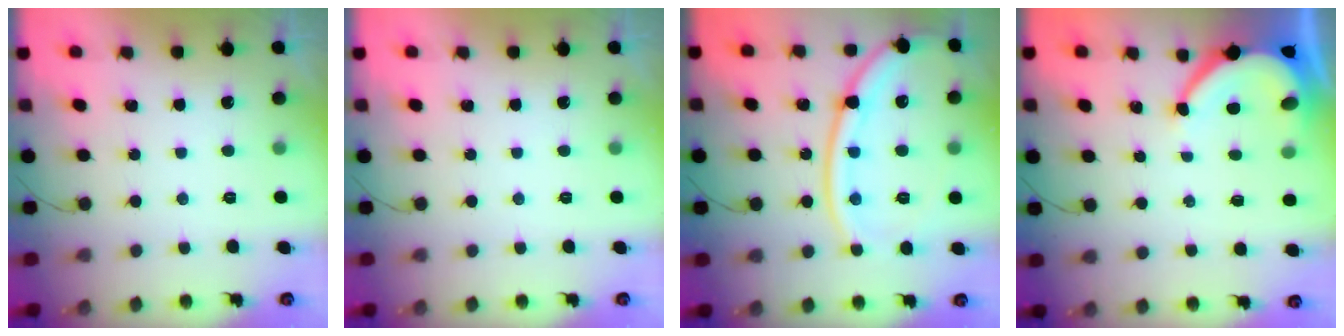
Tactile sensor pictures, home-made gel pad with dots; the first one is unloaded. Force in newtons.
{"total": 0.0}
{"total": 17.7, "press": 17.7, "slide": 1.2}
{"total": 7.7, "press": 7.6, "slide": 0.8}